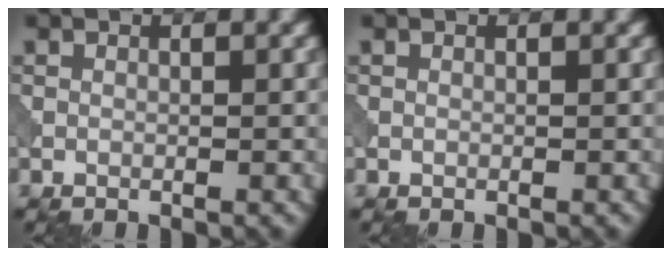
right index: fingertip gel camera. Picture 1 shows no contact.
{"total": 0.0}